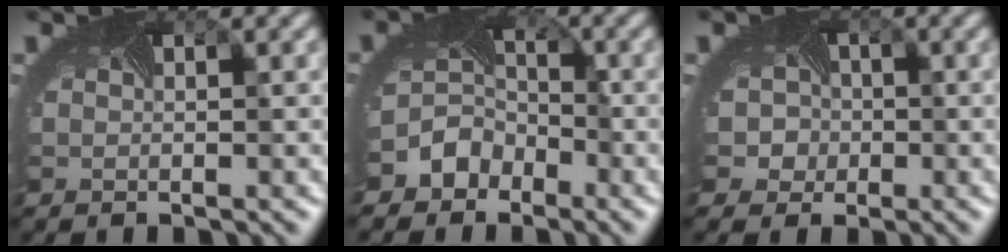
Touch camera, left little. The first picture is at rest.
{"total": 4.0, "force": [-2.7, 2.9, 0.7], "torque": [0.005, 0.006, -0.052]}
{"total": 4.4, "force": [-0.4, 4.1, 1.6], "torque": [-0.011, 0.010, -0.028]}